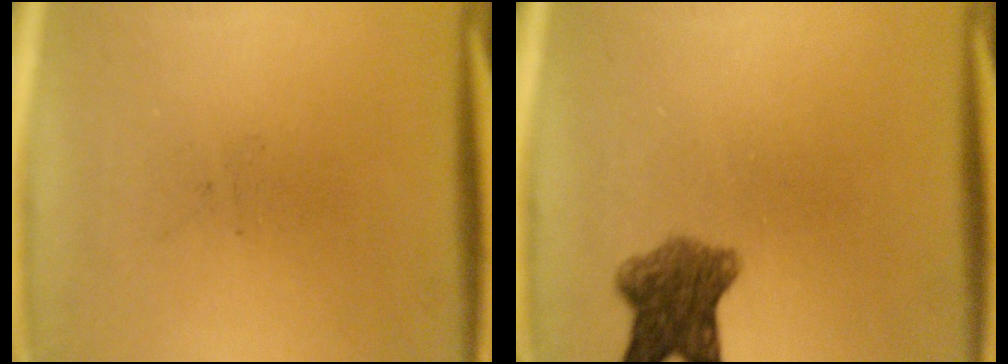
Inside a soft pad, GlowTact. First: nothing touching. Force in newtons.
{"total": 6.7}